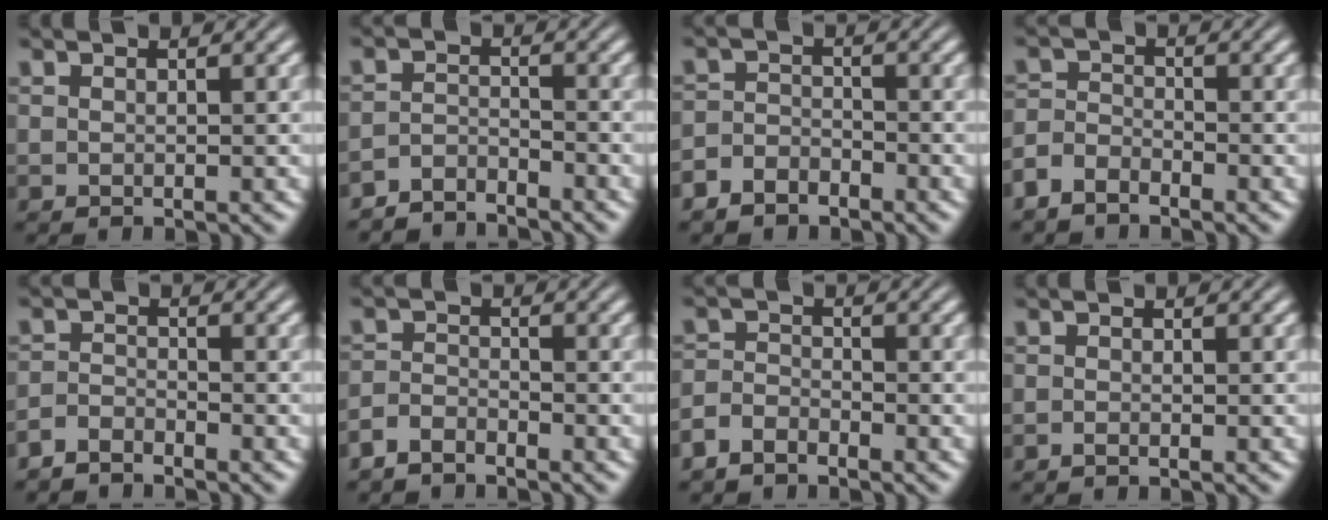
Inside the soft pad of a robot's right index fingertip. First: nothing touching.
{"total": 3.2, "force": [-3.2, 0.1, 0.2], "torque": [0.012, -0.012, -0.055]}
{"total": 2.9, "force": [-2.8, 0.9, 0.2], "torque": [0.009, -0.009, -0.046]}
{"total": 2.4, "force": [-2.2, 0.9, 0.5], "torque": [0.000, -0.013, -0.037]}
{"total": 2.3, "force": [-2.3, -0.2, -0.1], "torque": [0.012, -0.011, -0.040]}
{"total": 2.2, "force": [-2.2, 0.0, 0.1], "torque": [0.009, -0.010, -0.038]}
{"total": 2.3, "force": [-2.2, 0.5, 0.3], "torque": [0.005, -0.011, -0.036]}
{"total": 1.0, "force": [-0.7, -0.8, 0.0], "torque": [0.004, -0.004, -0.010]}